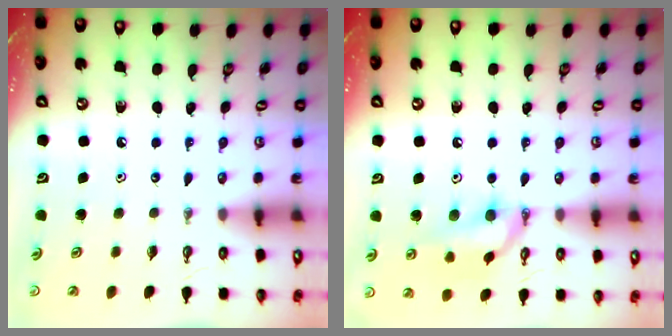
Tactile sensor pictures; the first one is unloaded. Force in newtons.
{"total": 12.6, "press": 12.4, "slide": 1.8}